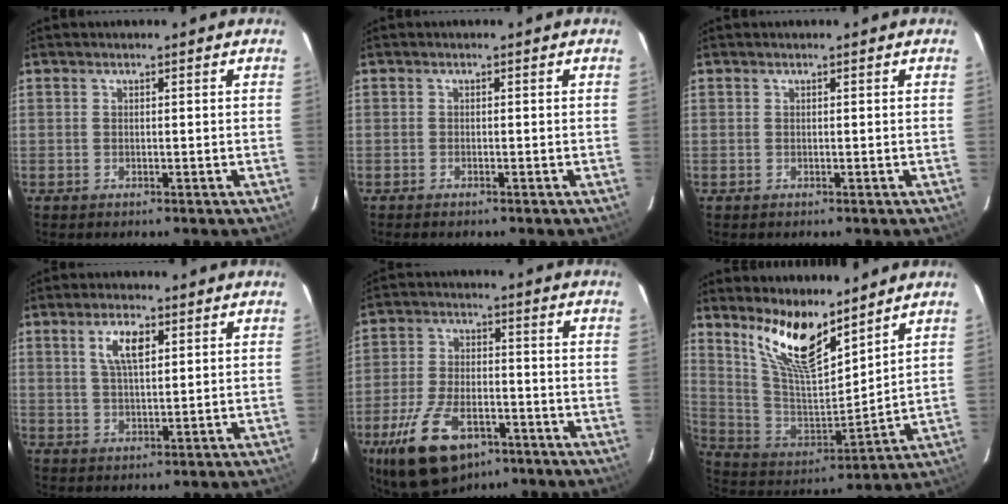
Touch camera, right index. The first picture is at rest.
{"total": 1.0, "force": [-0.9, 0.3, 0.4], "torque": [-0.012, -0.002, -0.018]}
{"total": 0.0}
{"total": 5.7, "force": [2.3, 2.2, 4.7], "torque": [-0.086, 0.007, 0.043]}
{"total": 16.3, "force": [-9.7, 8.3, 10.1], "torque": [-0.218, -0.019, -0.167]}
{"total": 14.4, "force": [10.4, 4.1, 9.1], "torque": [-0.177, -0.013, 0.208]}